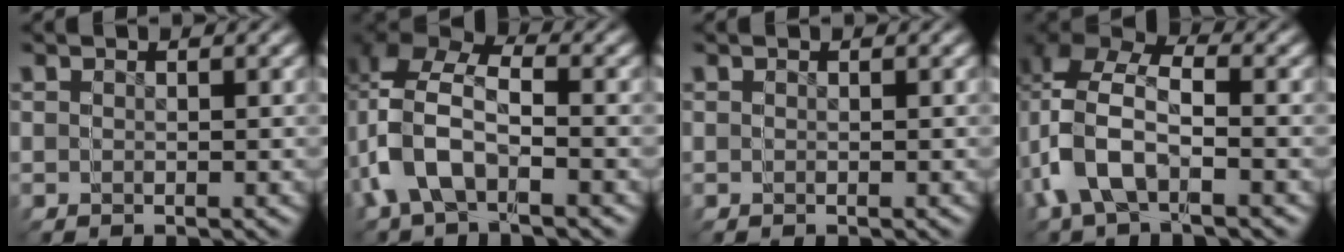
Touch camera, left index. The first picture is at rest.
{"total": 7.8, "force": [-0.8, 6.2, 4.6], "torque": [-0.097, -0.010, -0.018]}
{"total": 0.0}
{"total": 6.5, "force": [-0.5, 5.2, 3.8], "torque": [-0.094, -0.009, -0.014]}